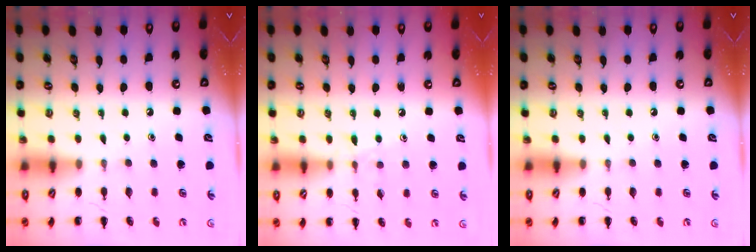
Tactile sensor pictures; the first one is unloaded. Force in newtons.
{"total": 6.0, "press": 5.6, "slide": 2.3}
{"total": 0.0}